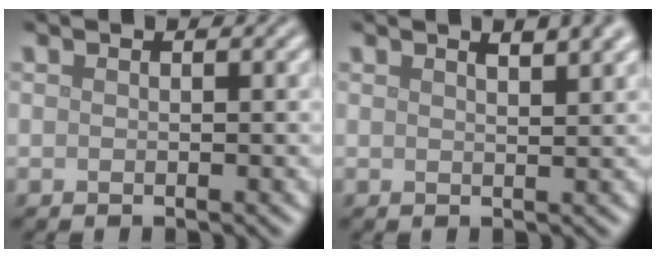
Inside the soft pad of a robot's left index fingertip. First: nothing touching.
{"total": 3.5, "force": [2.2, 1.1, 2.4], "torque": [-0.012, 0.017, 0.013]}